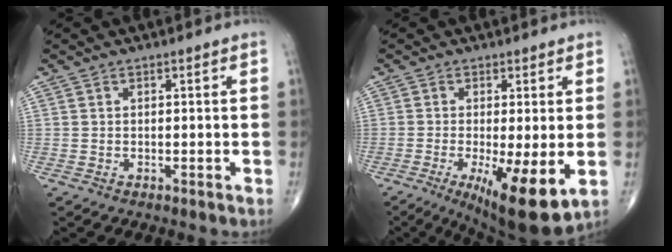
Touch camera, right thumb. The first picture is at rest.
{"total": 12.5, "force": [-3.4, 3.1, 11.7], "torque": [-0.185, -0.028, -0.046]}